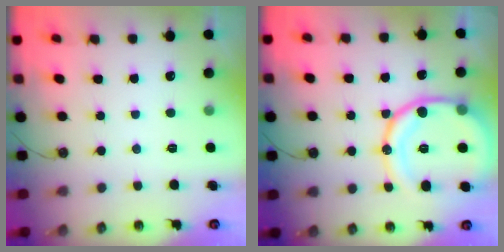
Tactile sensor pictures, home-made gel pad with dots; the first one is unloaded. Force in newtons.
{"total": 17.4, "press": 17.3, "slide": 1.6}